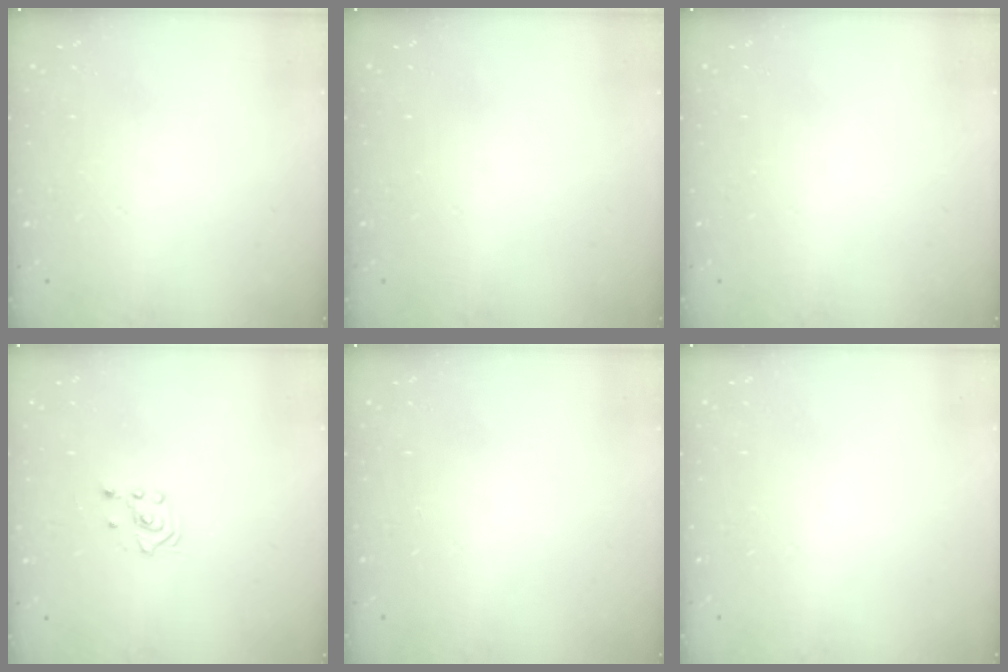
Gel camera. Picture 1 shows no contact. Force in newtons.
{"total": 0.0}
{"total": 0.0}
{"total": 2.1, "press": 2.1, "slide": 0.2}
{"total": 0.0}
{"total": 0.0}